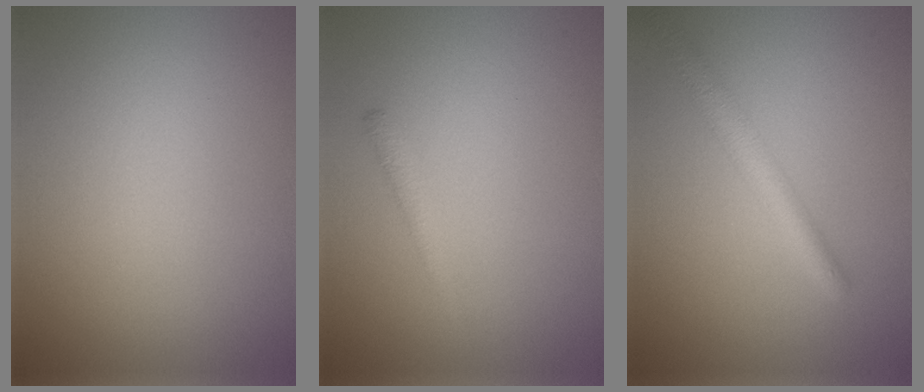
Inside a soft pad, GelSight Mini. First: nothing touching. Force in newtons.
{"total": 1.1, "press": 1.1, "slide": 0.0}
{"total": 2.9, "press": 2.9, "slide": 0.1}